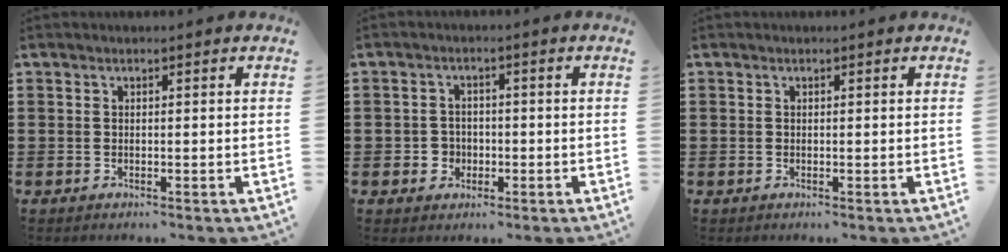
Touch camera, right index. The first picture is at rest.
{"total": 2.7, "force": [-1.0, 2.4, 0.8], "torque": [-0.022, 0.004, -0.023]}
{"total": 0.0}